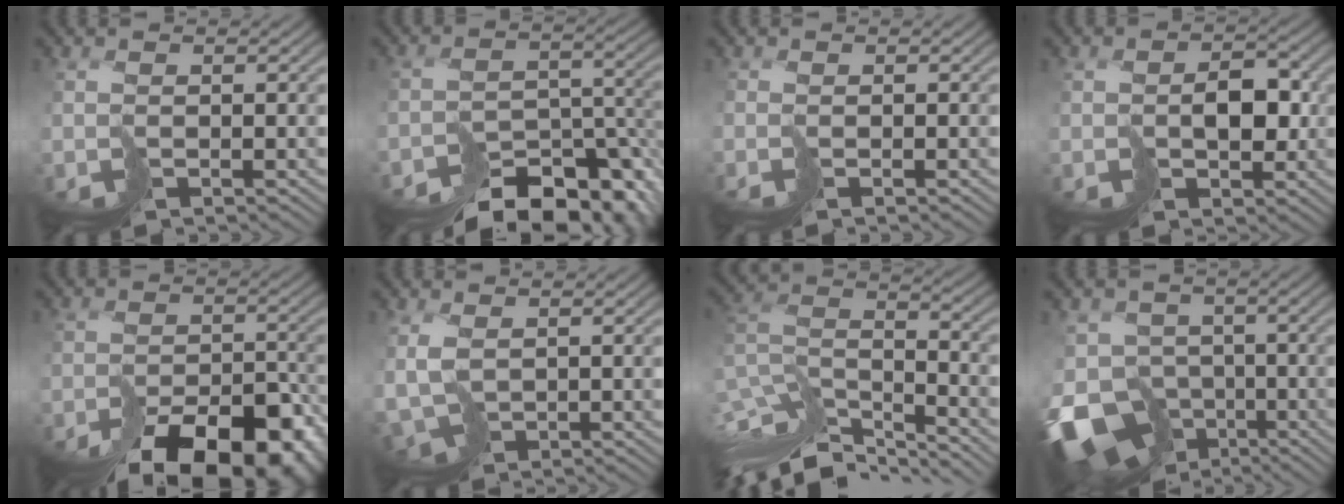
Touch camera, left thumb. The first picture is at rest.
{"total": 13.9, "force": [-11.8, 5.6, 4.9], "torque": [-0.072, -0.028, -0.136]}
{"total": 1.0, "force": [-0.5, -0.7, -0.6], "torque": [0.019, 0.003, -0.009]}
{"total": 3.7, "force": [0.3, 2.7, 2.5], "torque": [-0.025, 0.007, 0.016]}
{"total": 14.2, "force": [-10.4, 6.3, 7.3], "torque": [-0.099, -0.028, -0.116]}
{"total": 3.9, "force": [0.1, 2.3, 3.1], "torque": [-0.085, -0.011, 0.006]}
{"total": 12.9, "force": [-10.4, 3.9, 6.6], "torque": [-0.172, 0.000, -0.176]}
{"total": 14.4, "force": [-7.1, 10.3, 7.1], "torque": [-0.189, -0.023, -0.100]}